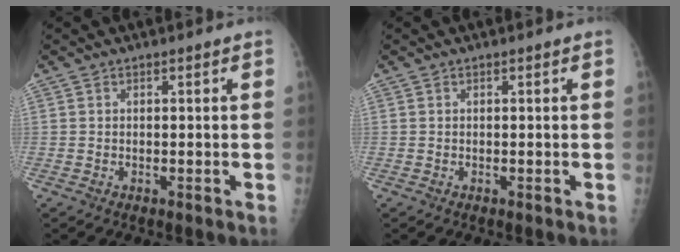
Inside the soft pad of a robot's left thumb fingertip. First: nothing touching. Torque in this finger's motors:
{"motor_torque": [-0.03, 0.02, -0.03, 0.02, 0.00]}